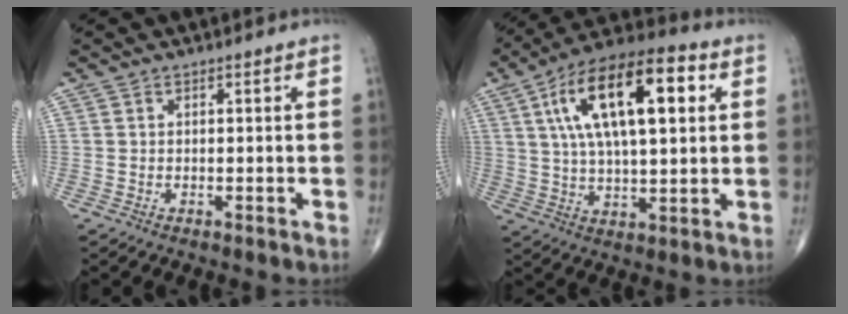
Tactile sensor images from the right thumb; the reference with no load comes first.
{"total": 20.5, "force": [6.0, 8.3, 17.8], "torque": [-0.296, 0.011, 0.092]}